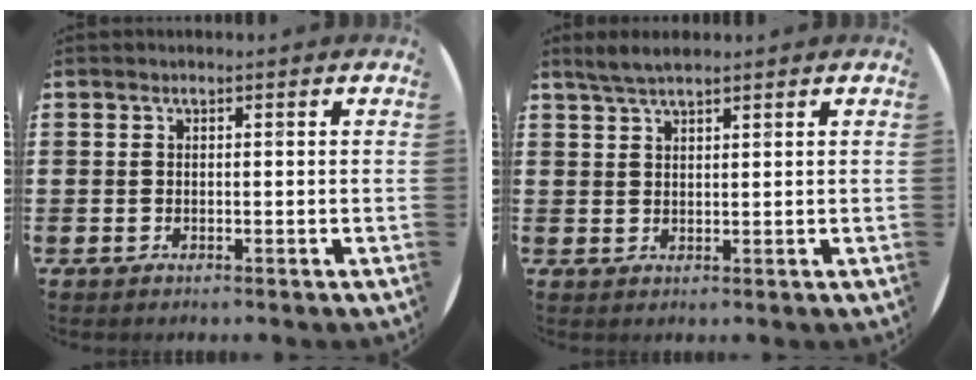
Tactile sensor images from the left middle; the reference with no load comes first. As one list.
[{"total": 2.7, "force": [2.3, 0.3, 1.3], "torque": [-0.029, 0.003, 0.042]}]